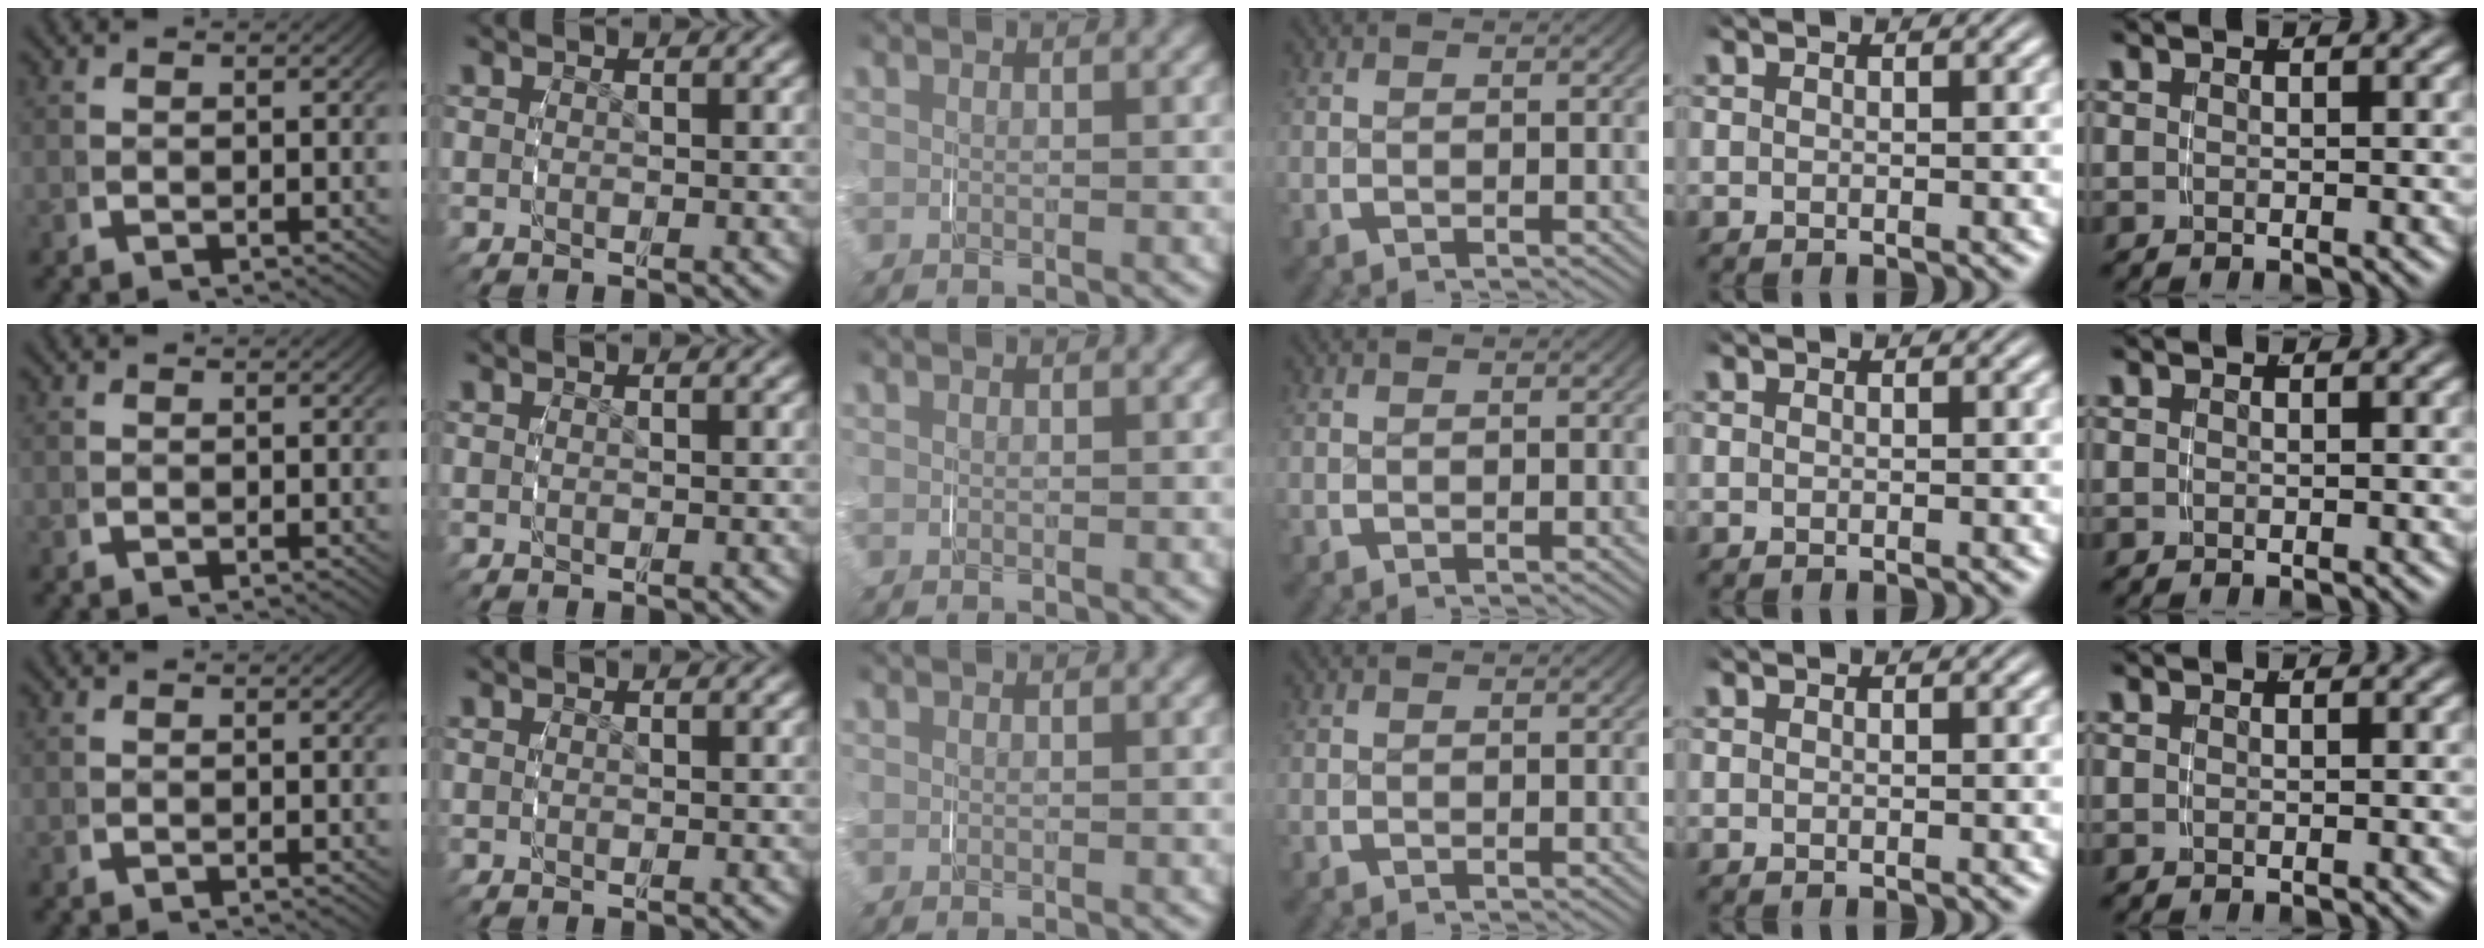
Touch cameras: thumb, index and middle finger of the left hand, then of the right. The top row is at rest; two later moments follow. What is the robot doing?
{"motion": "grasp_and_lifting", "object": "measuring cup"}